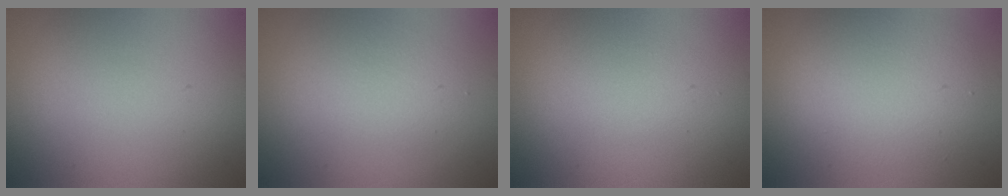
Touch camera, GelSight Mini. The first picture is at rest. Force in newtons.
{"total": 2.2, "press": 2.2, "slide": 0.1}
{"total": 1.3, "press": 1.3, "slide": 0.0}
{"total": 4.9, "press": 4.9, "slide": 0.4}